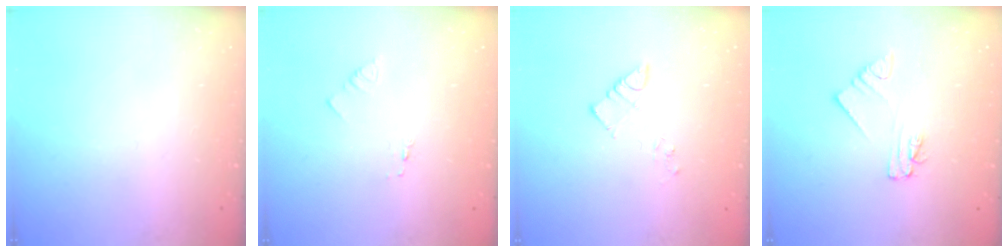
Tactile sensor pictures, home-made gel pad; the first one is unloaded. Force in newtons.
{"total": 1.3, "press": 1.2, "slide": 0.1}
{"total": 4.0, "press": 3.9, "slide": 0.5}
{"total": 2.0, "press": 2.0, "slide": 0.1}